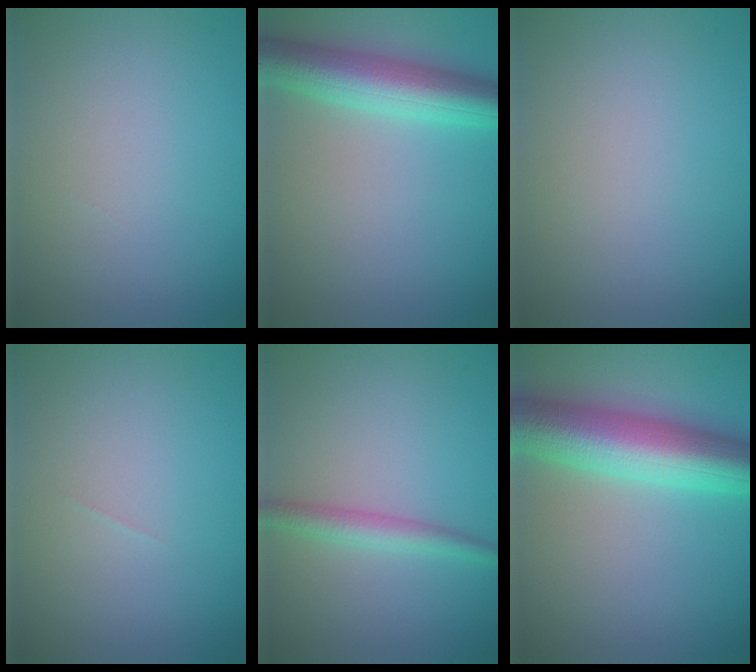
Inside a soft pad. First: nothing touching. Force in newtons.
{"total": 6.8, "press": 6.8, "slide": 0.2}
{"total": 0.0}
{"total": 0.0}
{"total": 2.4, "press": 2.4, "slide": 0.0}
{"total": 9.7, "press": 9.7, "slide": 0.1}